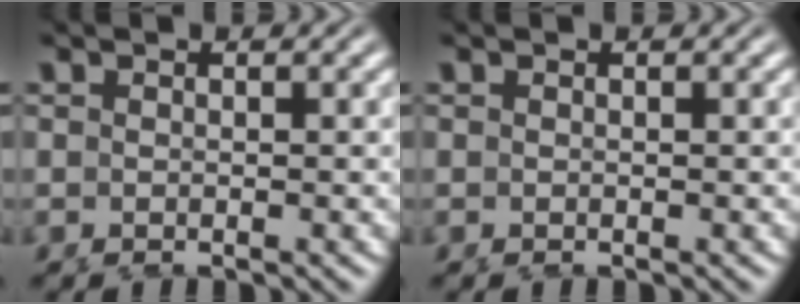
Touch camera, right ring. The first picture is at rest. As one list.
[{"total": 0.0}]